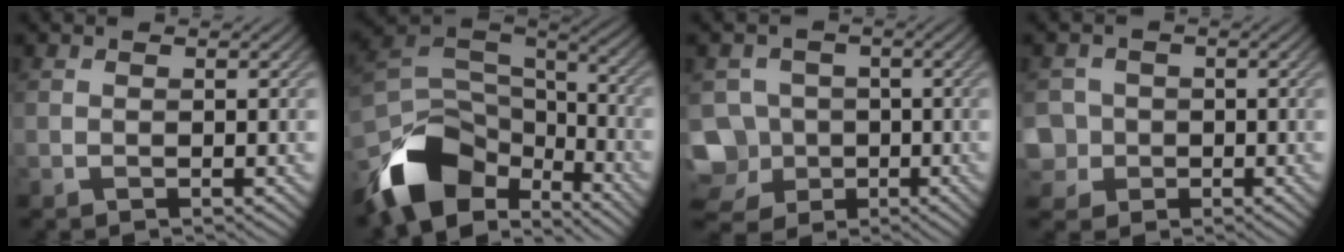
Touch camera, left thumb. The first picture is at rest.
{"total": 14.1, "force": [-8.2, 7.8, 8.4], "torque": [-0.206, -0.021, -0.145]}
{"total": 9.7, "force": [-3.8, 8.5, 2.6], "torque": [-0.089, -0.026, -0.082]}
{"total": 4.4, "force": [-0.8, 4.3, 0.7], "torque": [-0.027, 0.001, -0.038]}